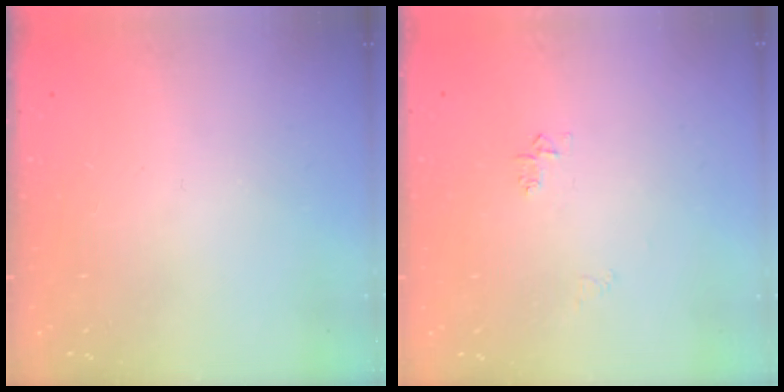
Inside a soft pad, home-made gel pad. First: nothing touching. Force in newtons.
{"total": 4.2, "press": 4.1, "slide": 0.7}